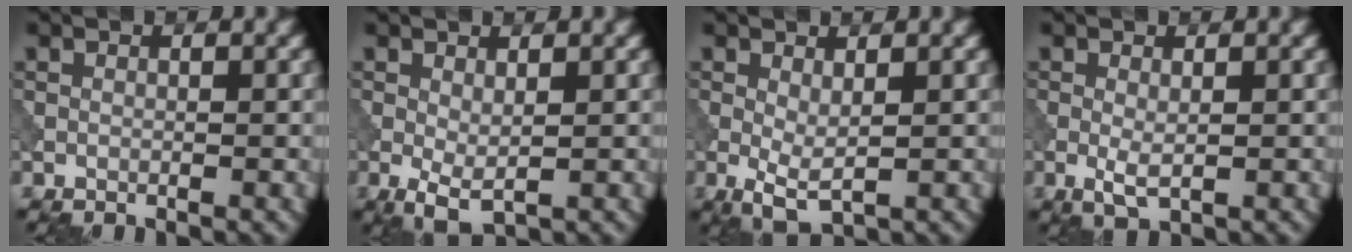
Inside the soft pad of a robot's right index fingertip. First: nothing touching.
{"total": 2.3, "force": [-0.2, 0.9, 2.1], "torque": [-0.047, -0.008, -0.002]}
{"total": 2.6, "force": [-0.1, 0.9, 2.4], "torque": [-0.052, -0.008, -0.002]}
{"total": 1.9, "force": [-0.2, 0.6, 1.7], "torque": [-0.035, -0.005, -0.003]}